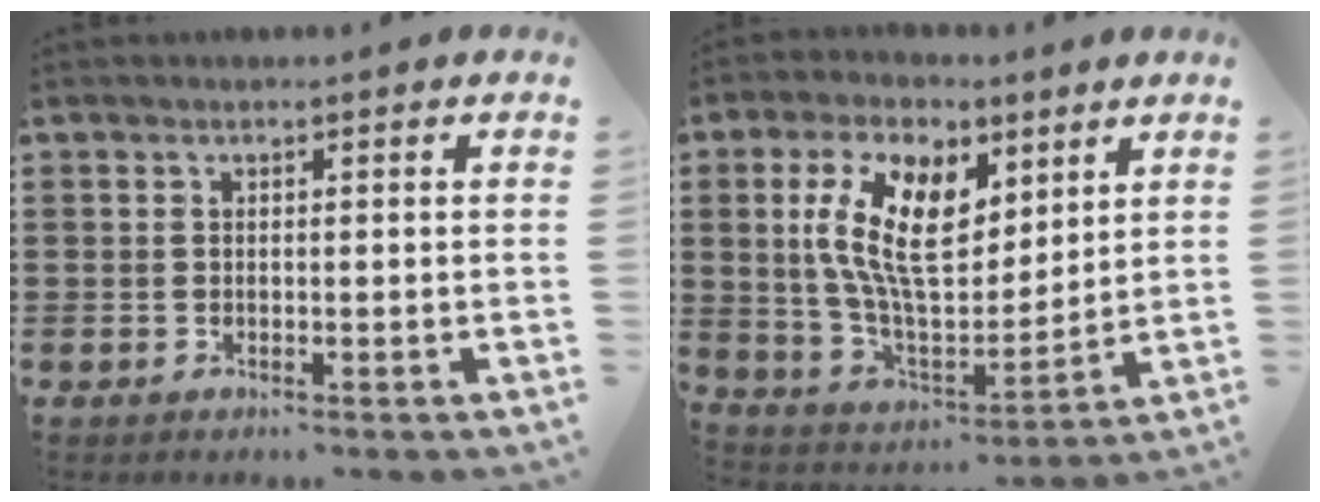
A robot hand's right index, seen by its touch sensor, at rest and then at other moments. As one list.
[{"total": 12.4, "force": [4.9, 6.0, 9.6], "torque": [-0.205, 0.004, 0.094]}]